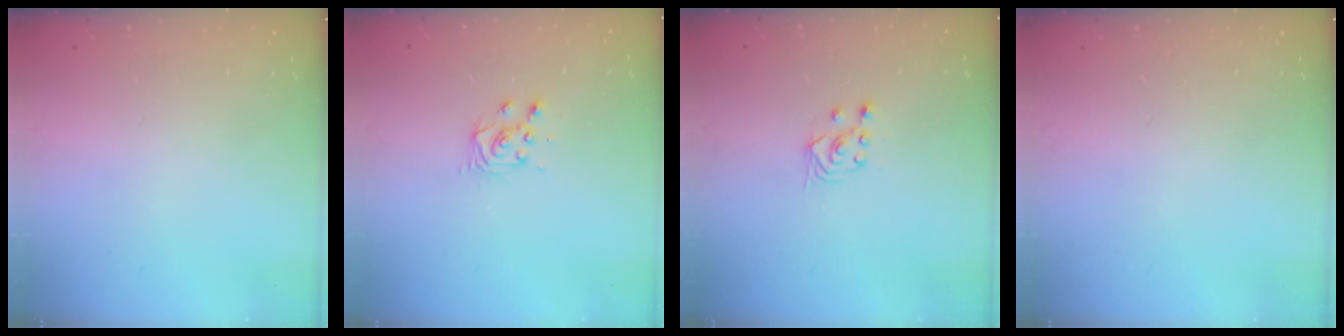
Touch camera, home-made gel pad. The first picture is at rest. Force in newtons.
{"total": 4.7, "press": 4.7, "slide": 0.5}
{"total": 2.8, "press": 2.4, "slide": 1.4}
{"total": 0.0}